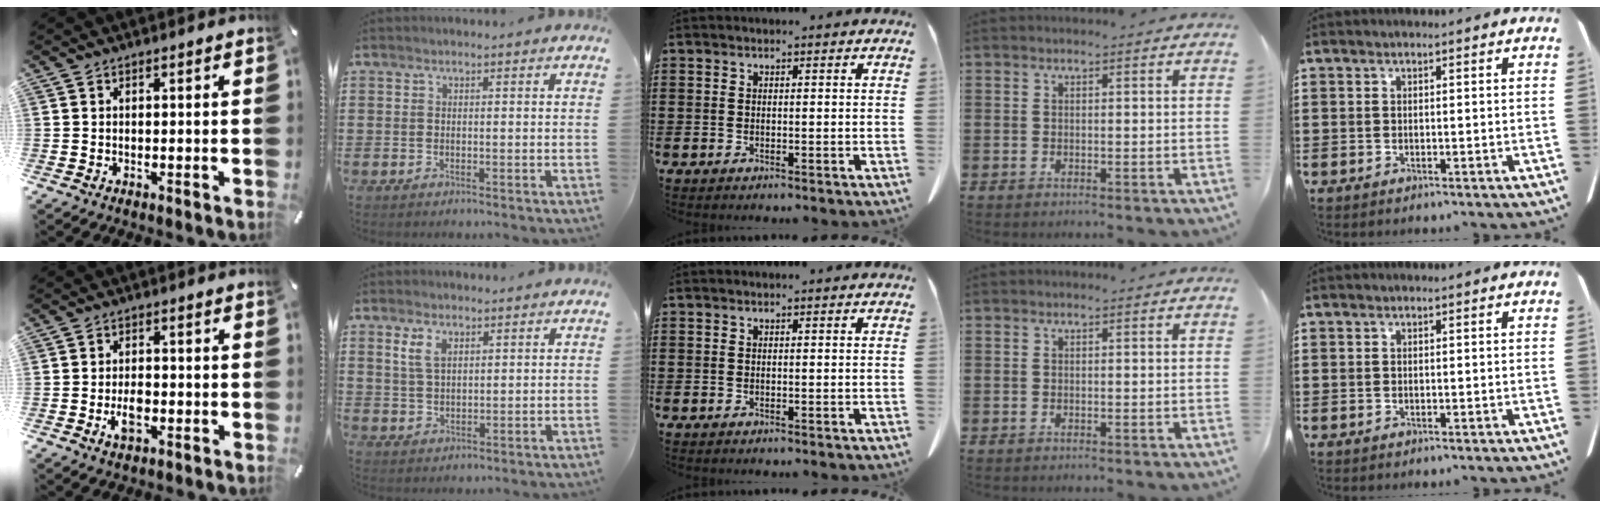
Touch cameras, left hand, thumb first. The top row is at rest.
{"thumb": {"total": 4.6, "force": [-1.4, 2.7, 3.4], "torque": [-0.064, 0.001, -0.027]}, "index": {"total": 3.7, "force": [2.1, 2.2, 2.2], "torque": [-0.053, 0.007, 0.038]}}